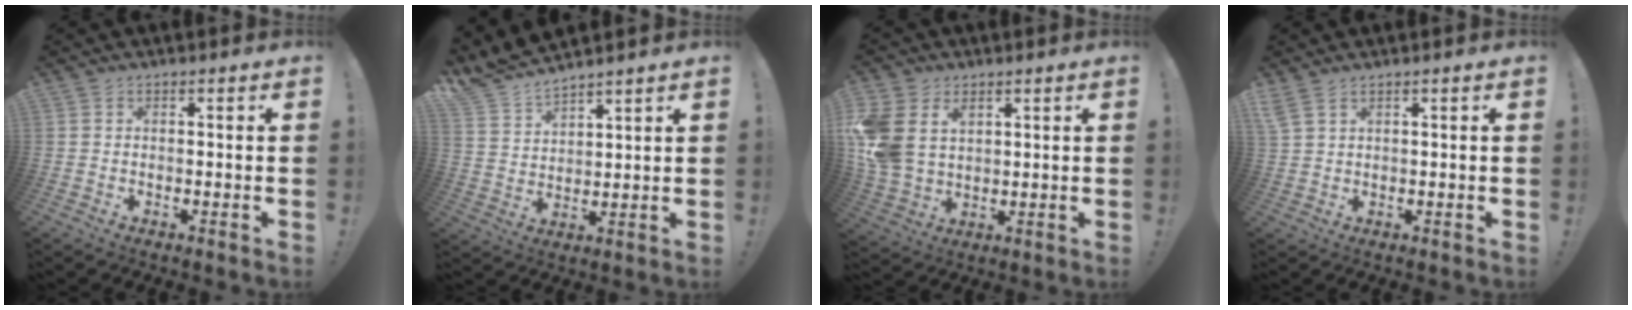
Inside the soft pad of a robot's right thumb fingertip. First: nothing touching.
{"total": 7.9, "force": [7.3, 2.4, 1.9], "torque": [-0.056, -0.058, 0.143]}
{"total": 12.5, "force": [4.0, 9.5, 6.9], "torque": [-0.147, -0.022, 0.080]}
{"total": 3.1, "force": [1.9, 0.9, 2.3], "torque": [-0.047, -0.005, 0.038]}